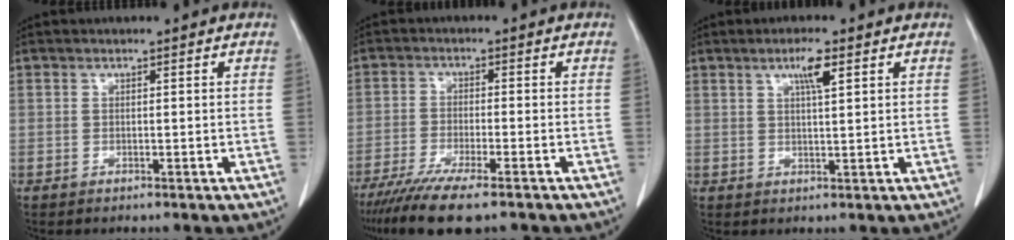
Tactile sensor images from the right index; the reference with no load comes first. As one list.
[{"total": 9.9, "force": [-7.5, 0.8, 6.4], "torque": [-0.101, -0.023, -0.120]}, {"total": 3.7, "force": [1.8, 0.2, 3.2], "torque": [-0.056, -0.001, 0.032]}]